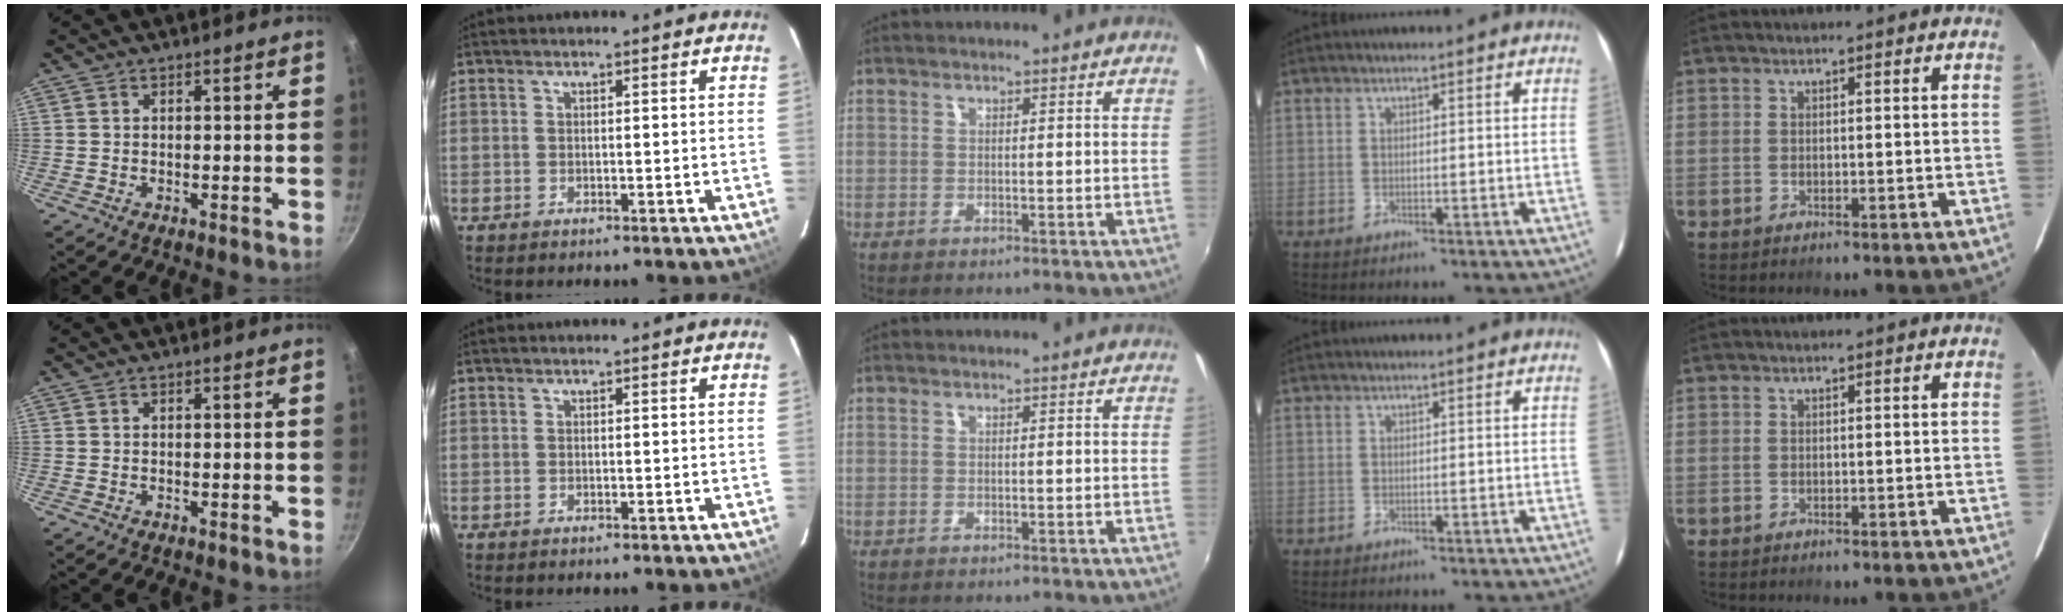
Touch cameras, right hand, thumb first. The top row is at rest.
{}